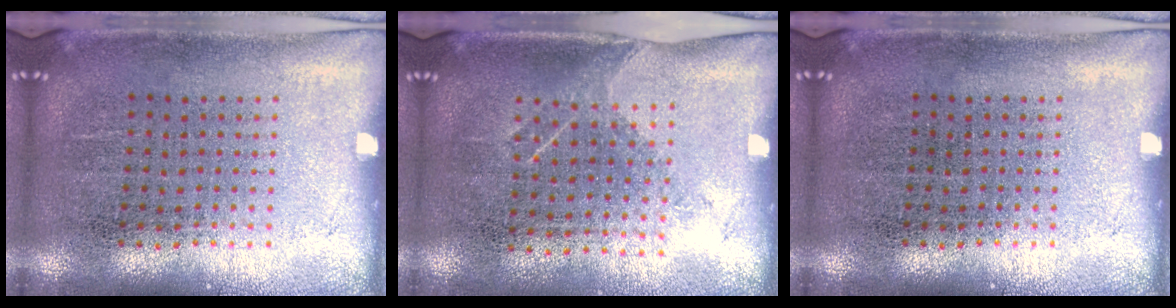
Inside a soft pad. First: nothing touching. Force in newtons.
{"total": 1.1, "press": 1.0, "slide": 0.6}
{"total": 0.0}